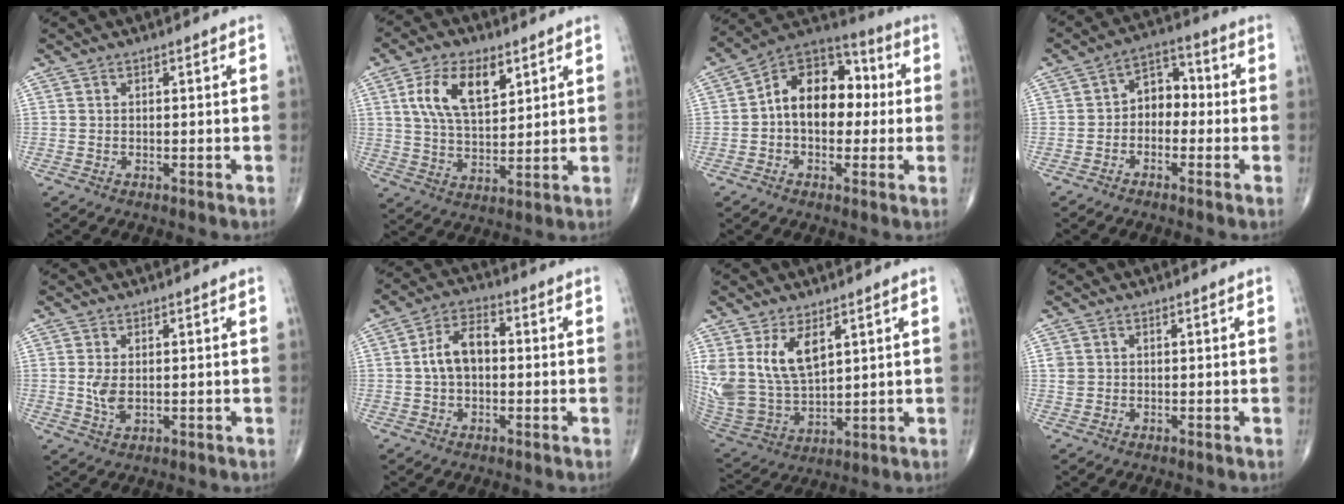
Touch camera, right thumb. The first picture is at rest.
{"total": 12.1, "force": [5.0, 6.2, 9.2], "torque": [-0.156, -0.013, 0.097]}
{"total": 15.1, "force": [0.8, 10.1, 11.2], "torque": [-0.136, 0.041, -0.001]}
{"total": 6.7, "force": [-0.9, 4.9, 4.4], "torque": [-0.040, 0.033, -0.034]}
{"total": 3.7, "force": [0.2, 2.1, 3.0], "torque": [-0.064, -0.009, 0.010]}
{"total": 7.7, "force": [0.1, 4.7, 6.1], "torque": [-0.106, 0.025, -0.008]}
{"total": 14.0, "force": [5.8, 7.7, 10.2], "torque": [-0.194, -0.027, 0.135]}
{"total": 1.8, "force": [0.3, 1.5, 0.8], "torque": [-0.013, 0.002, 0.010]}